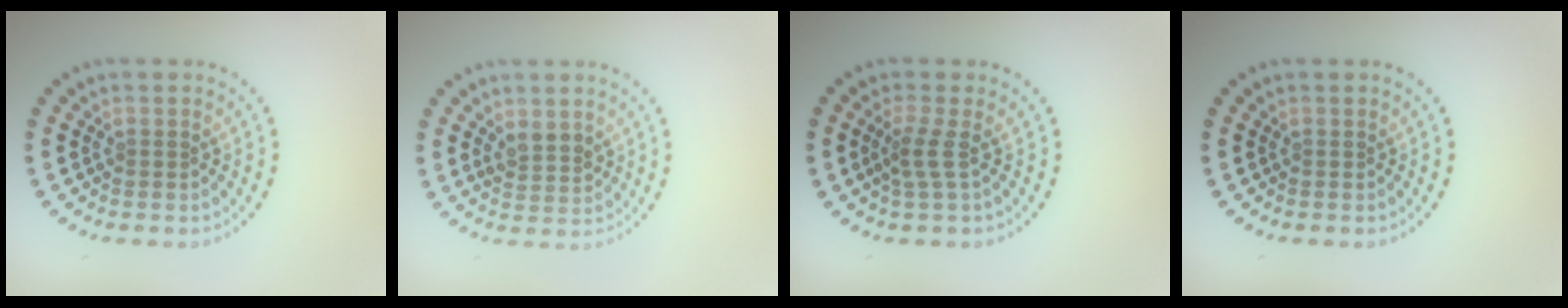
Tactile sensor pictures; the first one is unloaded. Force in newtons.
{"total": 2.0, "press": 1.9, "slide": 0.7}
{"total": 1.8, "press": 1.2, "slide": 1.3}
{"total": 0.0}